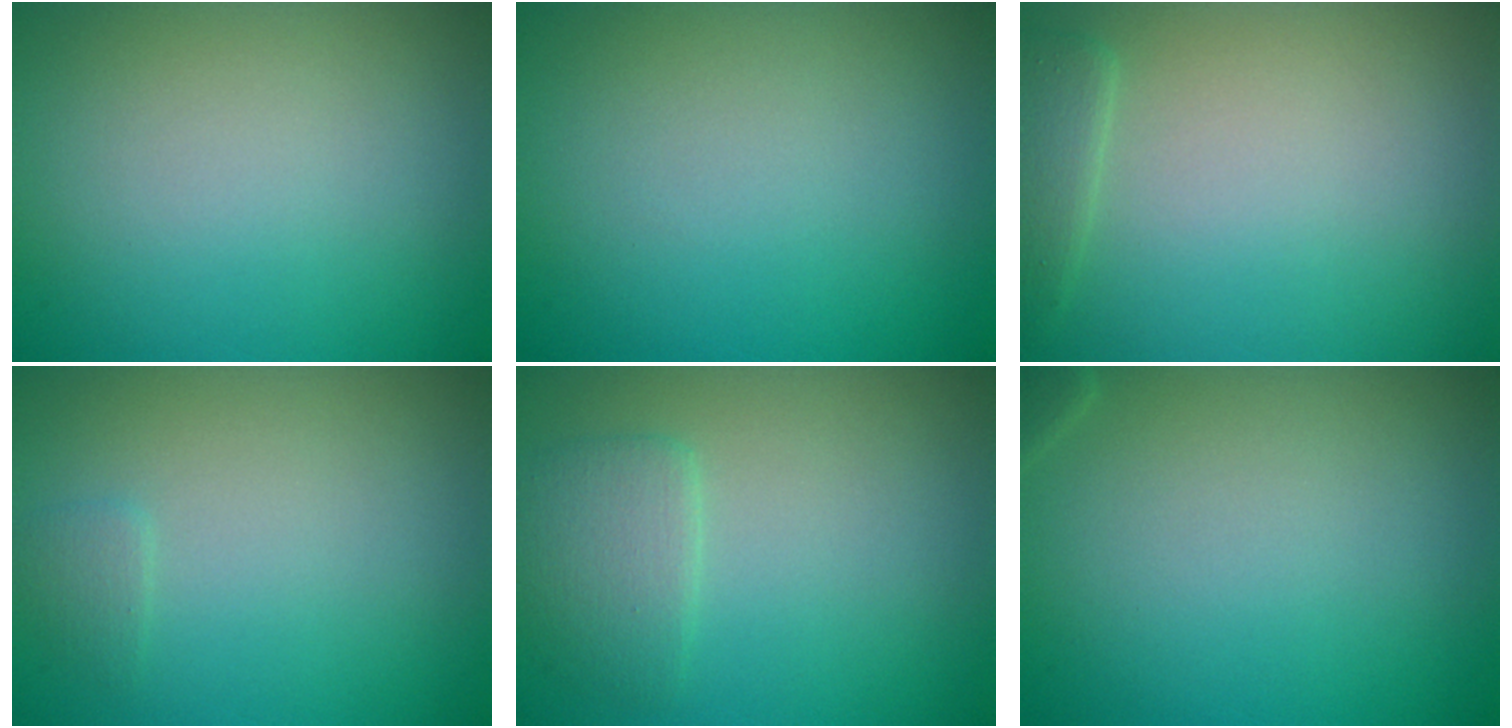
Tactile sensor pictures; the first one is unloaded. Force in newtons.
{"total": 0.0}
{"total": 1.2, "press": 1.2, "slide": 0.1}
{"total": 0.8, "press": 0.8, "slide": 0.0}
{"total": 2.3, "press": 2.2, "slide": 0.3}
{"total": 0.6, "press": 0.6, "slide": 0.0}